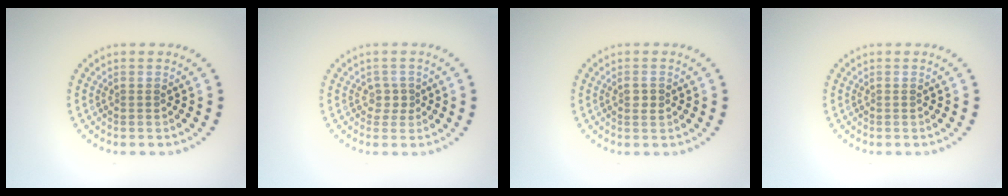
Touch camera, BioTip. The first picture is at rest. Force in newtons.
{"total": 1.3, "press": 0.8, "slide": 0.9}
{"total": 1.0, "press": 1.0, "slide": 0.2}
{"total": 0.0}